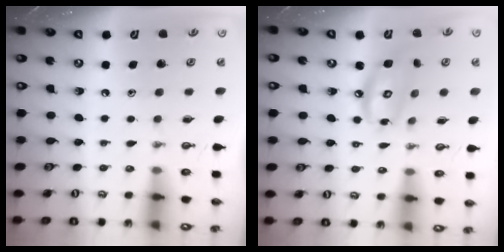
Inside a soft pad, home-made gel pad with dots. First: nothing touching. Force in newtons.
{"total": 9.7, "press": 9.7, "slide": 0.9}